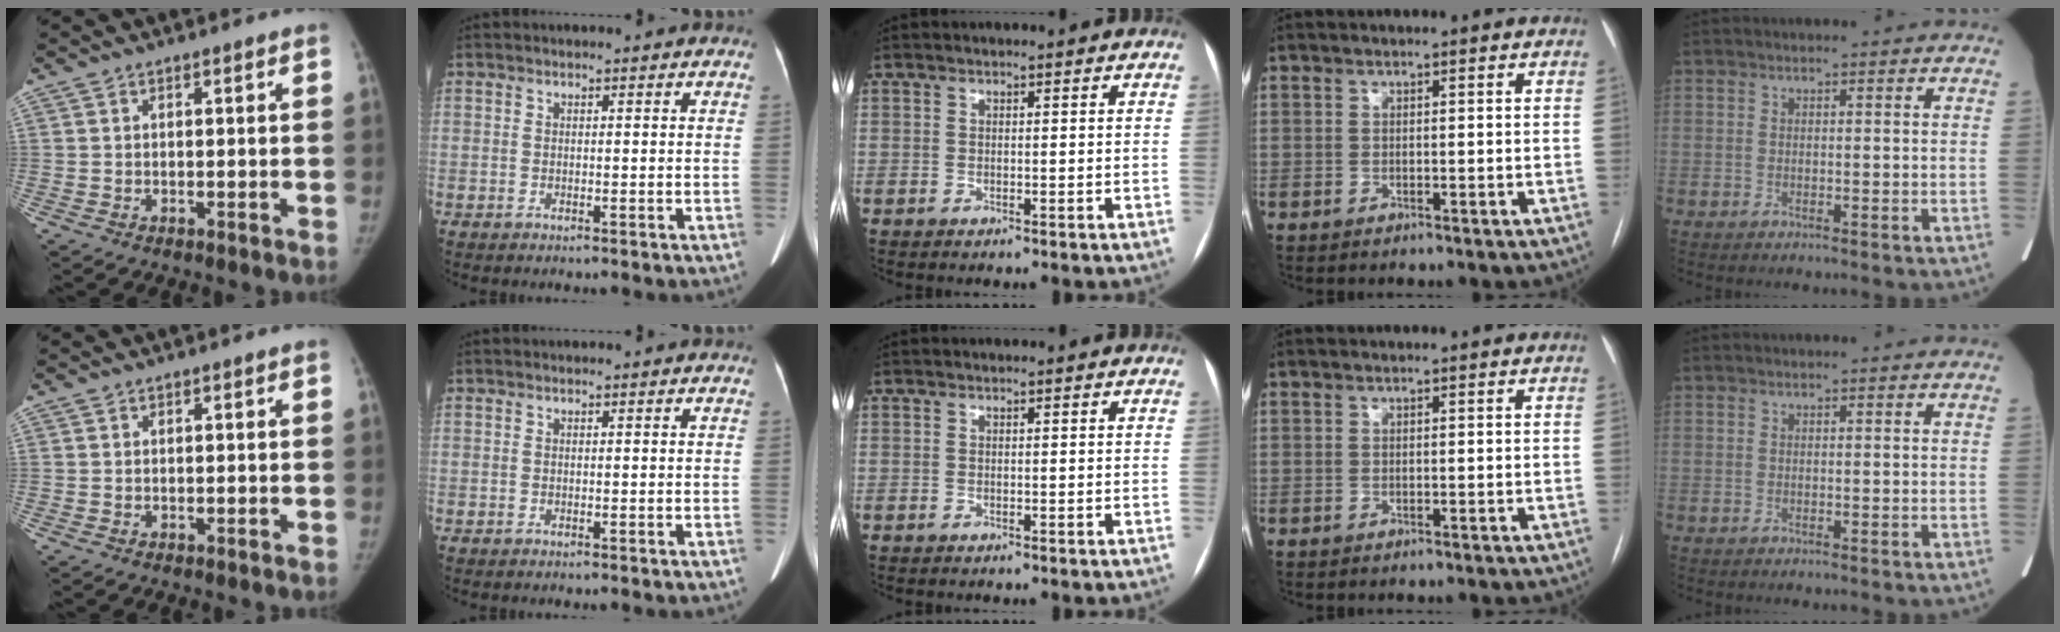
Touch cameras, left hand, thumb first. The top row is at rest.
{}